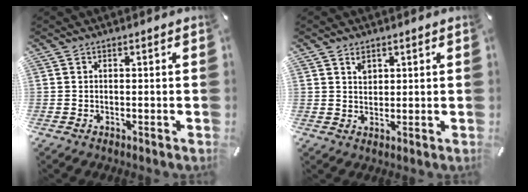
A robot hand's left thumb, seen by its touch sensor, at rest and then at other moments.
{"total": 2.7, "force": [1.5, 2.2, 0.6], "torque": [0.002, -0.005, 0.027]}